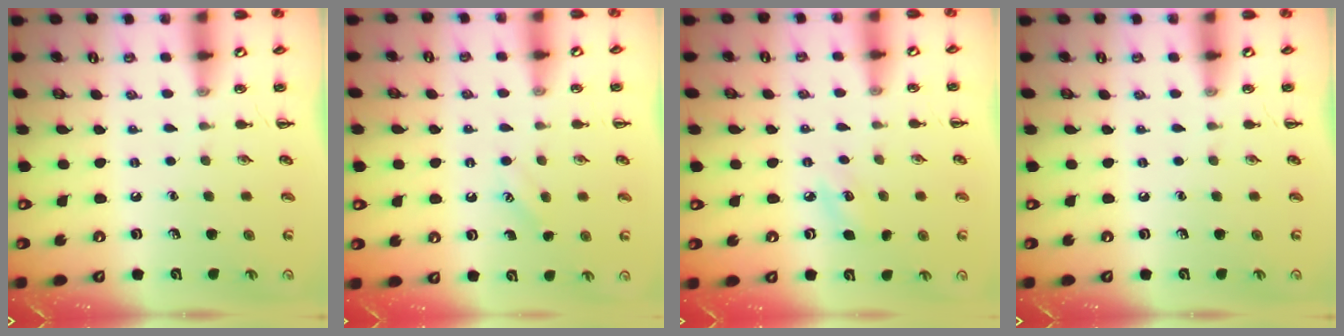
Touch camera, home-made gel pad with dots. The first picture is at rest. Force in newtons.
{"total": 2.5, "press": 2.5, "slide": 0.6}
{"total": 5.2, "press": 5.0, "slide": 1.3}
{"total": 0.0}